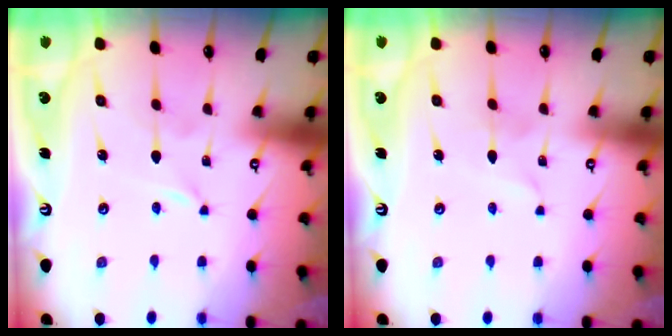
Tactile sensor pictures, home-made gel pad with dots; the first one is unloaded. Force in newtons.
{"total": 1.8, "press": 1.8, "slide": 0.1}